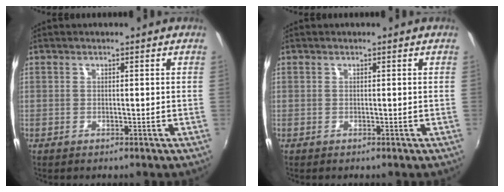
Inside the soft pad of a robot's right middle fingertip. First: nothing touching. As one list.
[{"total": 0.0}]